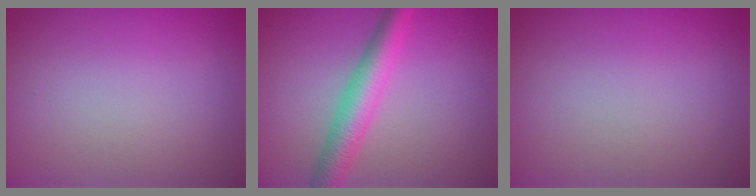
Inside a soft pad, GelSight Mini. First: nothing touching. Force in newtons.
{"total": 4.2, "press": 4.2, "slide": 0.1}
{"total": 0.0}